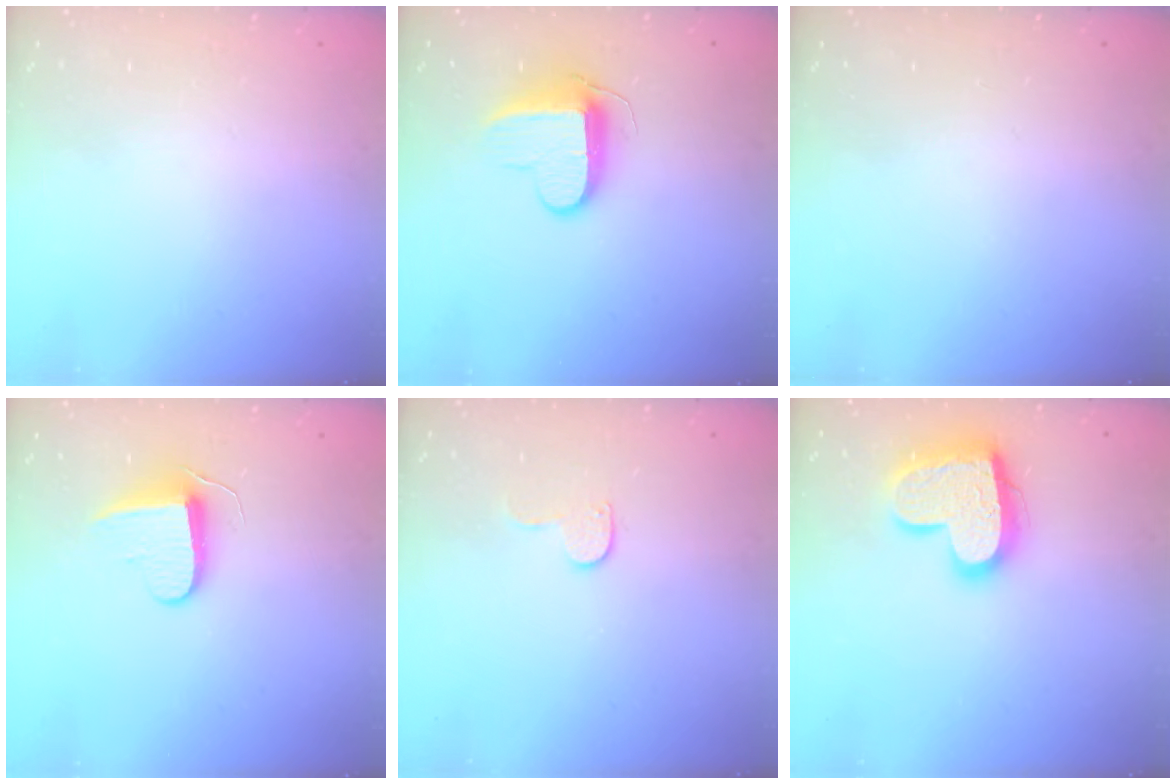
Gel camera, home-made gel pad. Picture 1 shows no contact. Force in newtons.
{"total": 9.7, "press": 9.7, "slide": 0.9}
{"total": 0.0}
{"total": 9.6, "press": 9.5, "slide": 0.7}
{"total": 6.4, "press": 6.4, "slide": 0.5}
{"total": 18.2, "press": 18.2, "slide": 1.6}